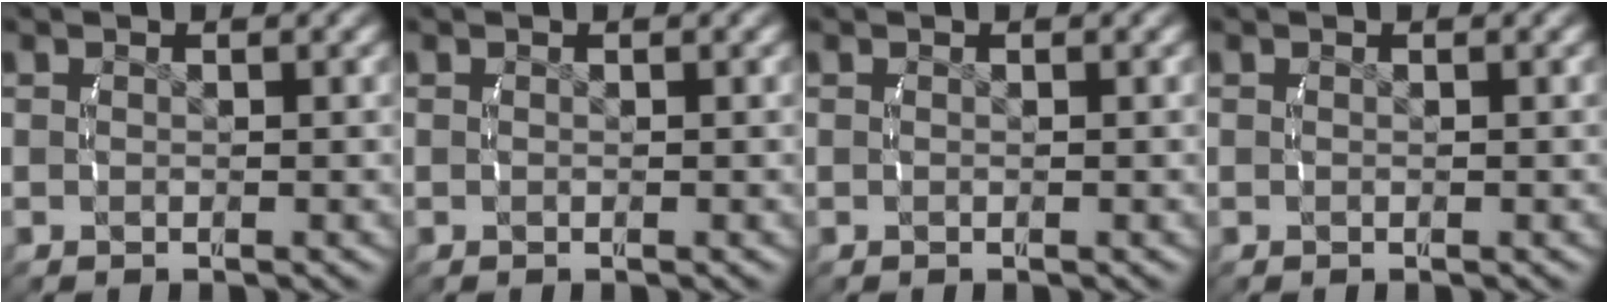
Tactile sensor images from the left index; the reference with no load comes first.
{"total": 0.0}
{"total": 0.0}
{"total": 0.0}